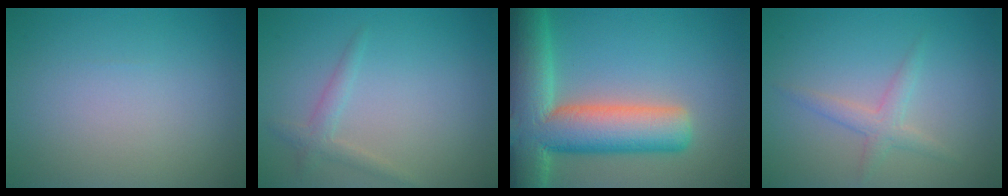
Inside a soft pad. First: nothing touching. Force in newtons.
{"total": 1.6, "press": 1.6, "slide": 0.1}
{"total": 12.4, "press": 12.4, "slide": 1.0}
{"total": 2.0, "press": 2.0, "slide": 0.1}